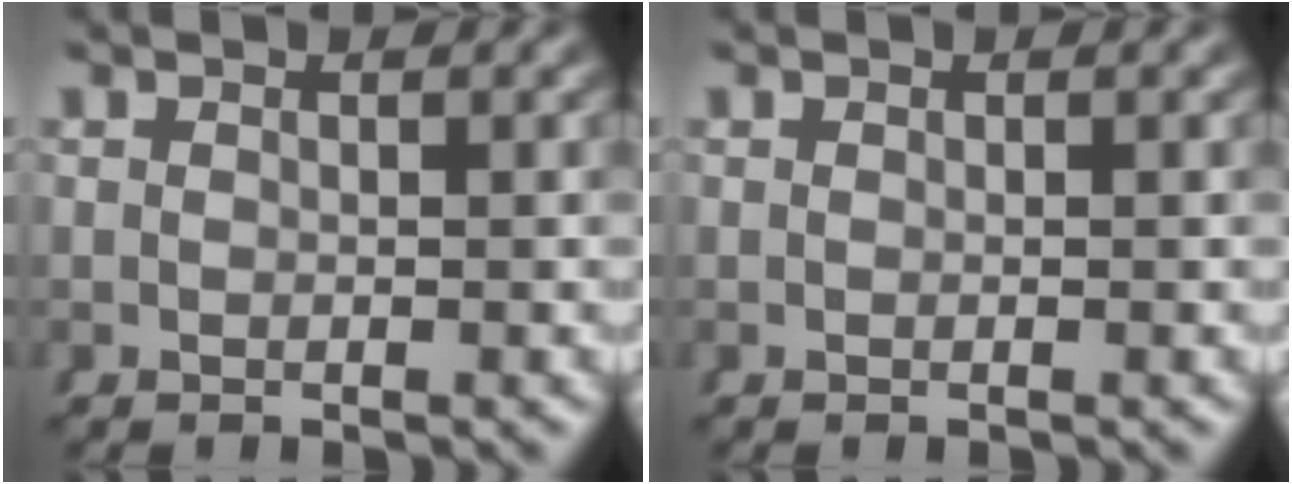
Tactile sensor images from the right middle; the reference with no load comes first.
{"total": 0.0}